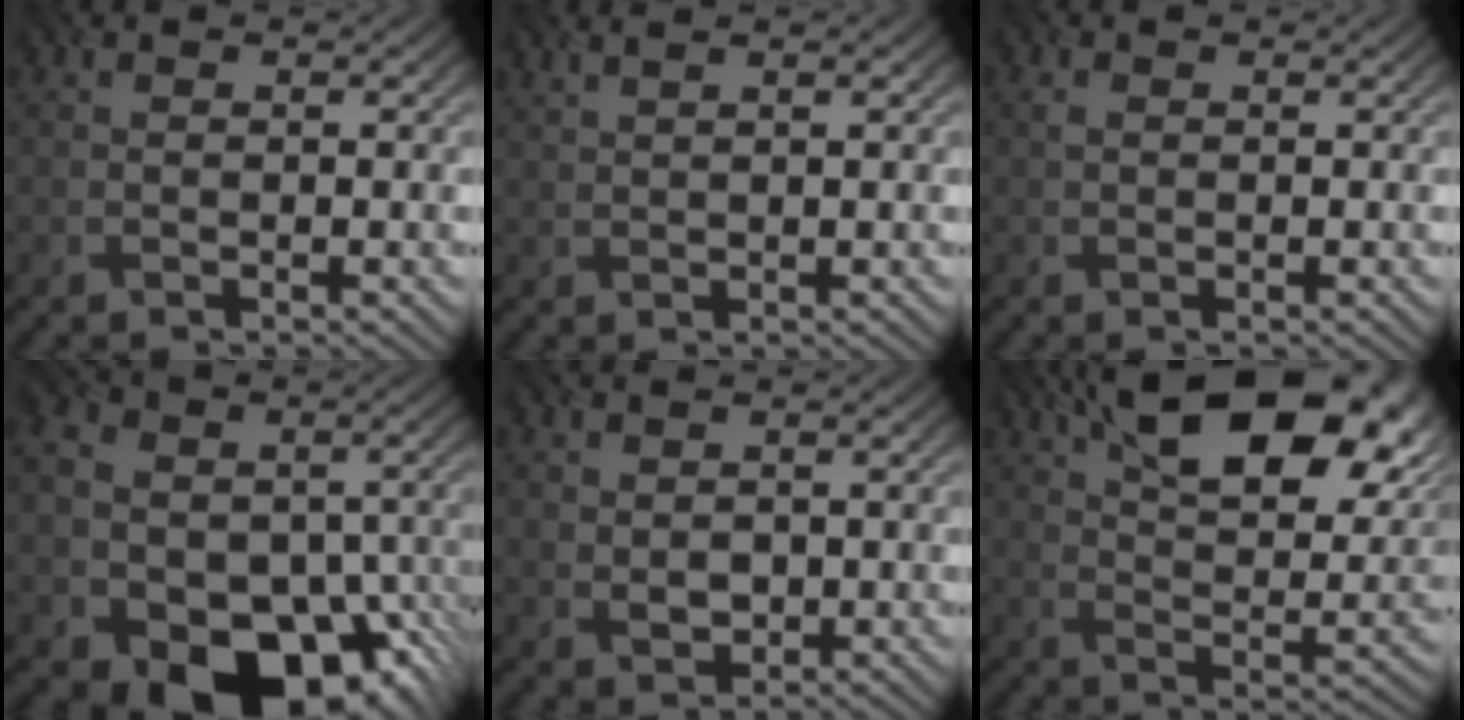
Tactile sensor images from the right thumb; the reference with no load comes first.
{"total": 2.9, "force": [2.1, 0.6, 1.9], "torque": [-0.030, 0.005, 0.033]}
{"total": 0.7, "force": [0.3, 0.4, 0.4], "torque": [-0.015, 0.002, 0.006]}
{"total": 19.0, "force": [-6.7, 14.6, 10.1], "torque": [-0.181, -0.040, -0.106]}
{"total": 2.0, "force": [0.6, 1.5, 1.2], "torque": [-0.033, -0.003, 0.015]}
{"total": 17.1, "force": [9.2, 7.6, 12.2], "torque": [-0.207, 0.009, 0.146]}